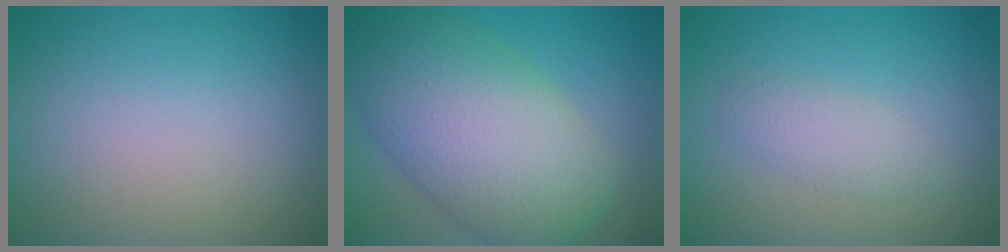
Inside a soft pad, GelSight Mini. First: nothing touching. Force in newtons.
{"total": 11.7, "press": 11.7, "slide": 0.4}
{"total": 1.9, "press": 1.9, "slide": 0.0}